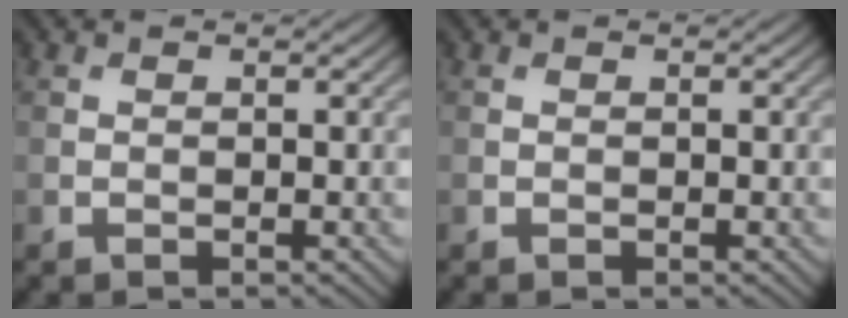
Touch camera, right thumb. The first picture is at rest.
{"total": 0.0}